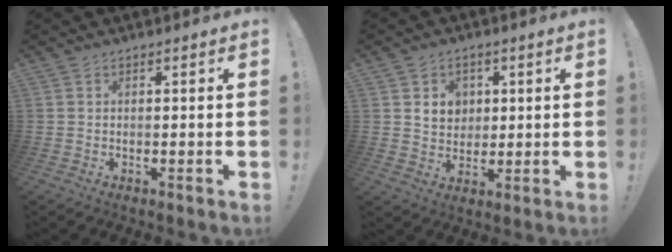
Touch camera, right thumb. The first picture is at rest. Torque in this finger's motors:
{"motor_torque": [0.52, 0.92, 0.23, -0.03, 0.00]}